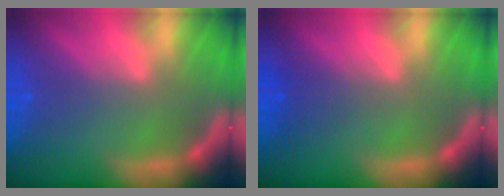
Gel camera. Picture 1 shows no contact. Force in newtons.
{"total": 1.5}